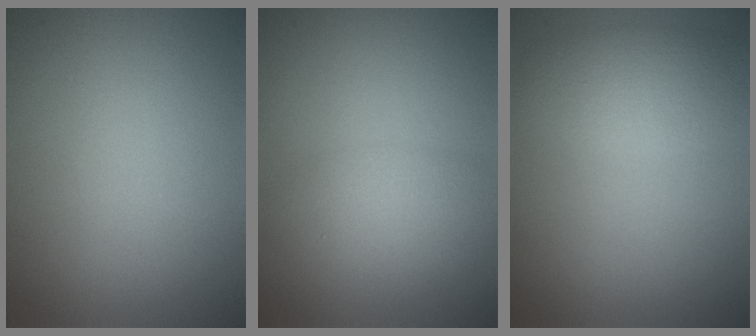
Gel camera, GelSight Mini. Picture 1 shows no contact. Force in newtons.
{"total": 2.8, "press": 2.8, "slide": 0.1}
{"total": 3.2, "press": 3.2, "slide": 0.1}